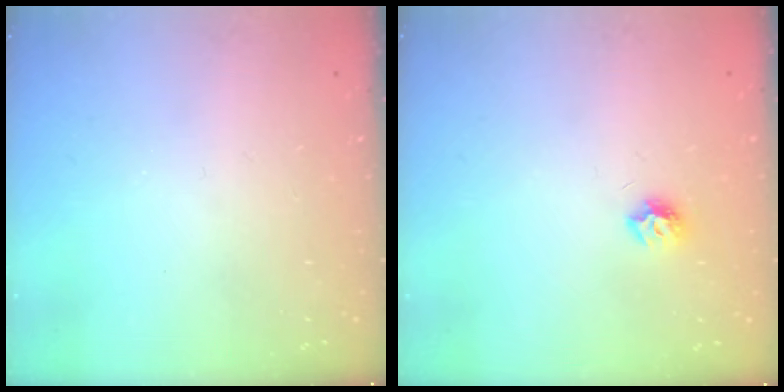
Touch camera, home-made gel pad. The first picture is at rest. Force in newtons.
{"total": 6.8, "press": 6.8, "slide": 0.6}